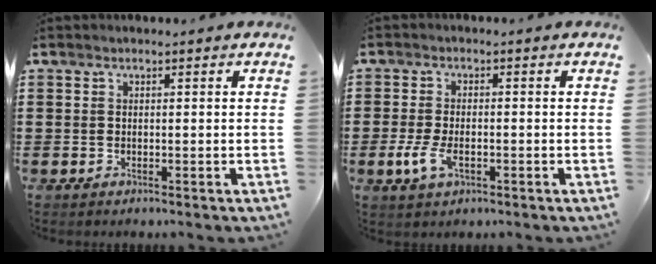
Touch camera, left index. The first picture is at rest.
{"total": 4.4, "force": [-1.4, 2.1, 3.6], "torque": [-0.090, -0.006, -0.030]}